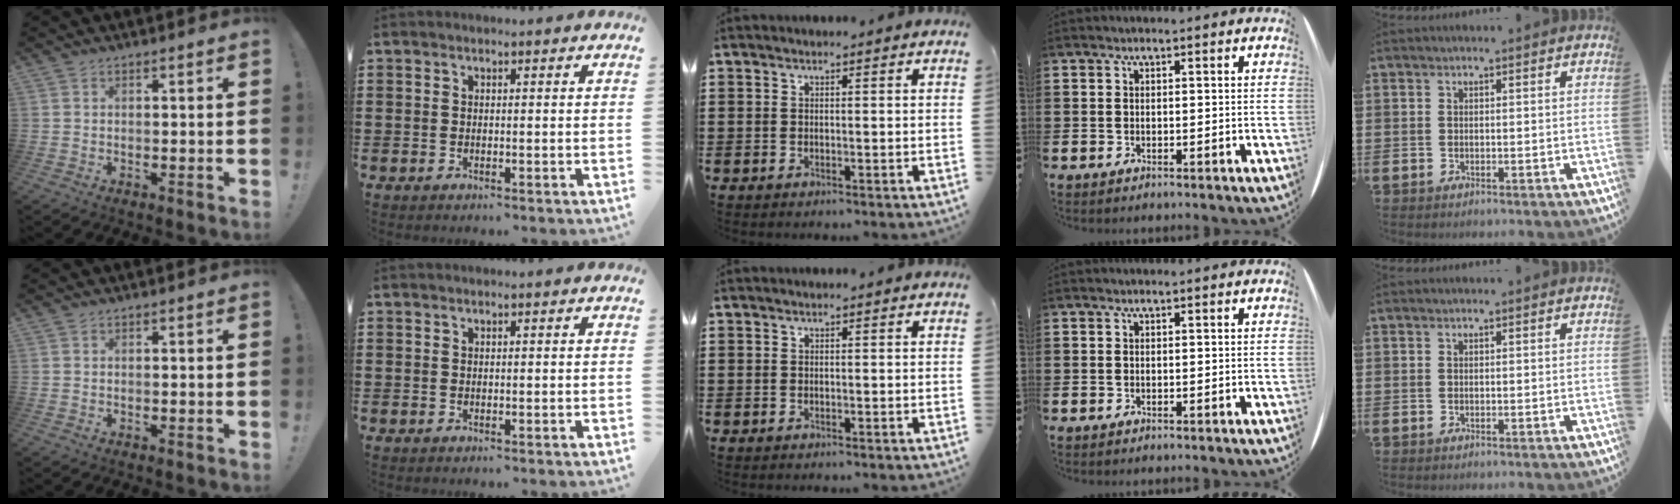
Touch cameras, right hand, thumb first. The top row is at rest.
{}